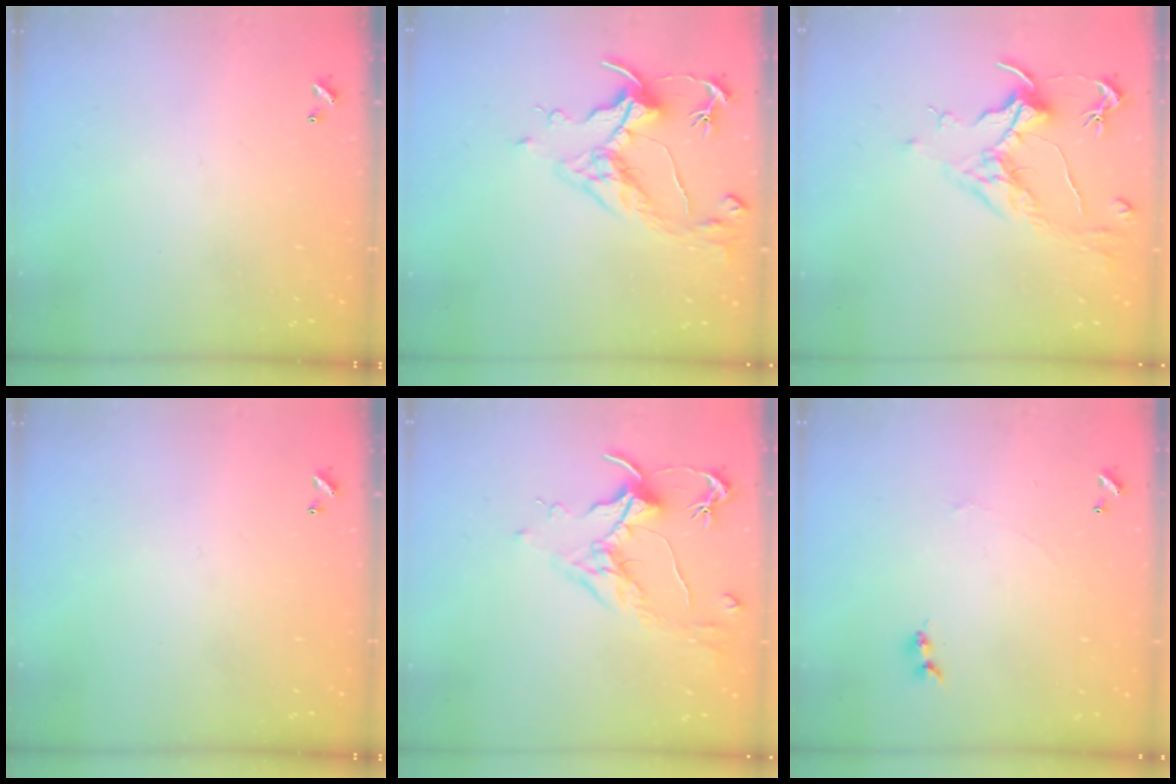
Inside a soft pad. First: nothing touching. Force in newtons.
{"total": 4.6, "press": 4.5, "slide": 1.0}
{"total": 1.8, "press": 1.6, "slide": 0.9}
{"total": 0.0}
{"total": 1.8, "press": 1.6, "slide": 0.9}
{"total": 1.2, "press": 1.1, "slide": 0.3}